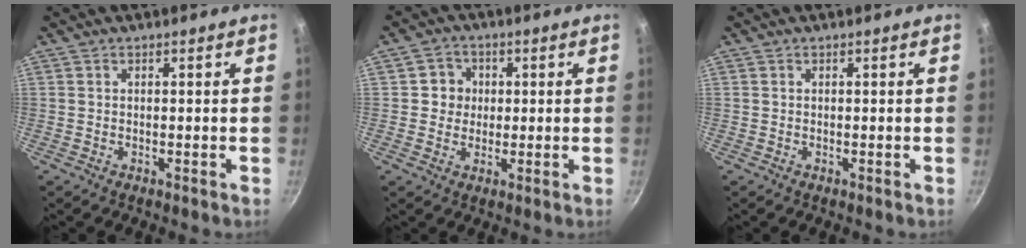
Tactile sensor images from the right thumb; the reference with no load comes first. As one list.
[{"total": 4.7, "force": [0.6, 4.5, 1.2], "torque": [0.017, 0.004, 0.003]}, {"total": 0.0}]